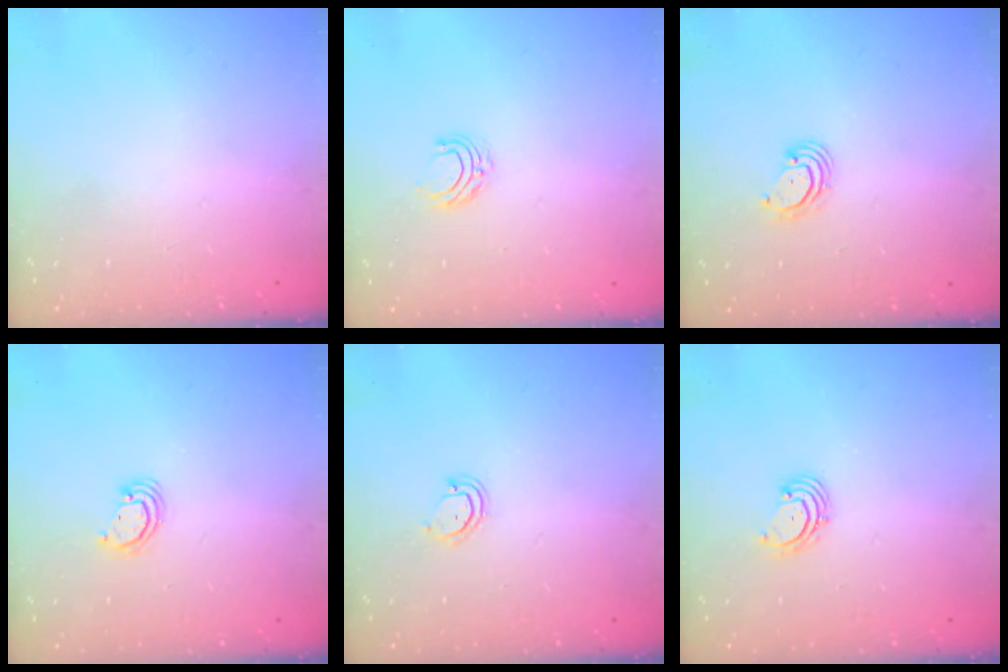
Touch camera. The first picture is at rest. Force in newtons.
{"total": 5.0, "press": 5.0, "slide": 0.4}
{"total": 3.0, "press": 3.0, "slide": 0.2}
{"total": 2.7, "press": 2.7, "slide": 0.2}
{"total": 3.6, "press": 3.6, "slide": 0.2}
{"total": 2.0, "press": 1.9, "slide": 0.6}